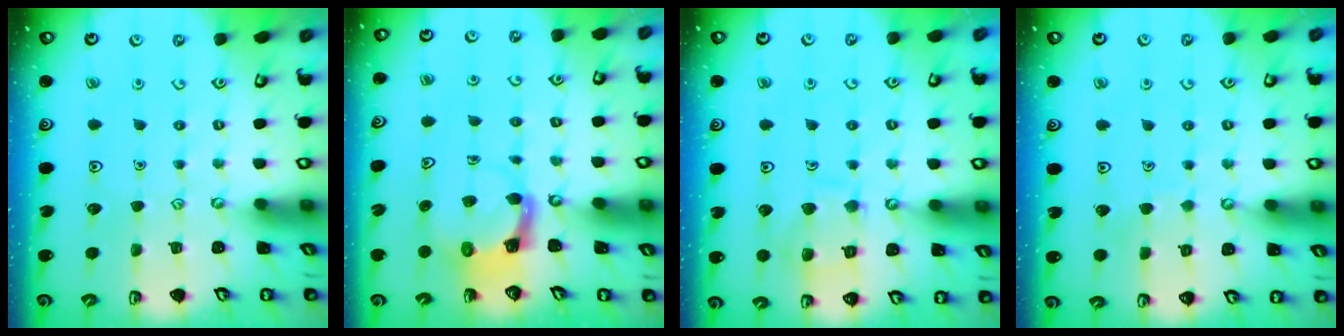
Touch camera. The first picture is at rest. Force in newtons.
{"total": 3.7, "press": 3.7, "slide": 0.4}
{"total": 9.7, "press": 9.7, "slide": 0.9}
{"total": 3.0, "press": 3.0, "slide": 0.2}